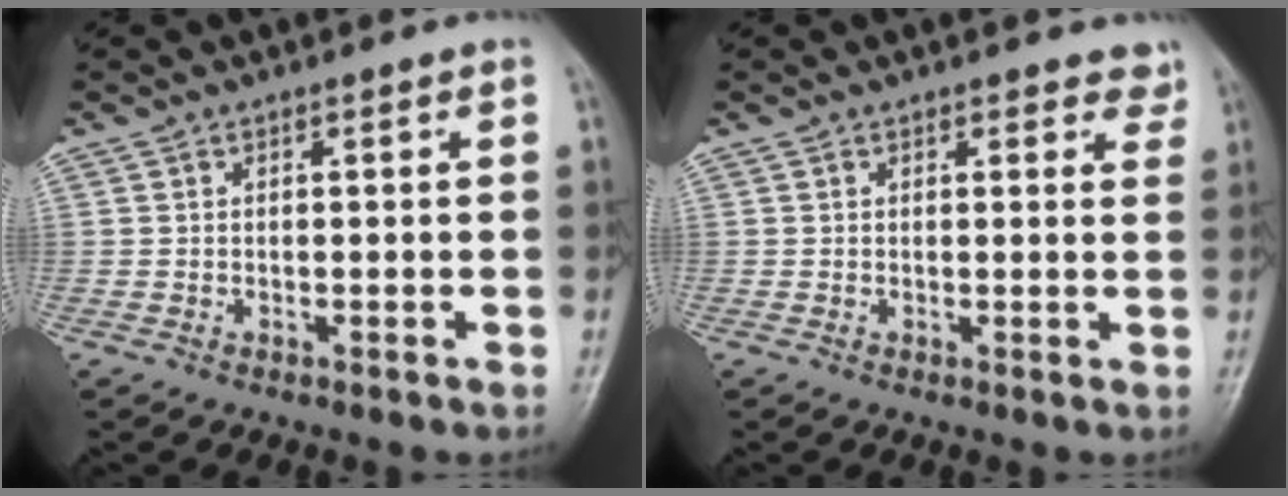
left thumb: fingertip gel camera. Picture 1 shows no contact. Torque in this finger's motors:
{"motor_torque": [-0.04, -0.01, -0.19, -0.05, 0.05]}